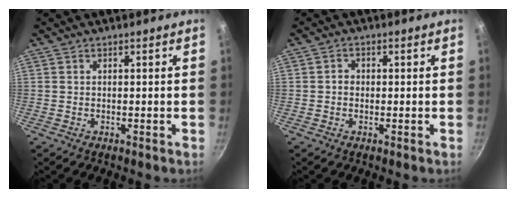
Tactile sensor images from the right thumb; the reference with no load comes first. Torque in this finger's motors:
{"motor_torque": [-0.07, -0.06, -0.13, 0.02, -0.02]}